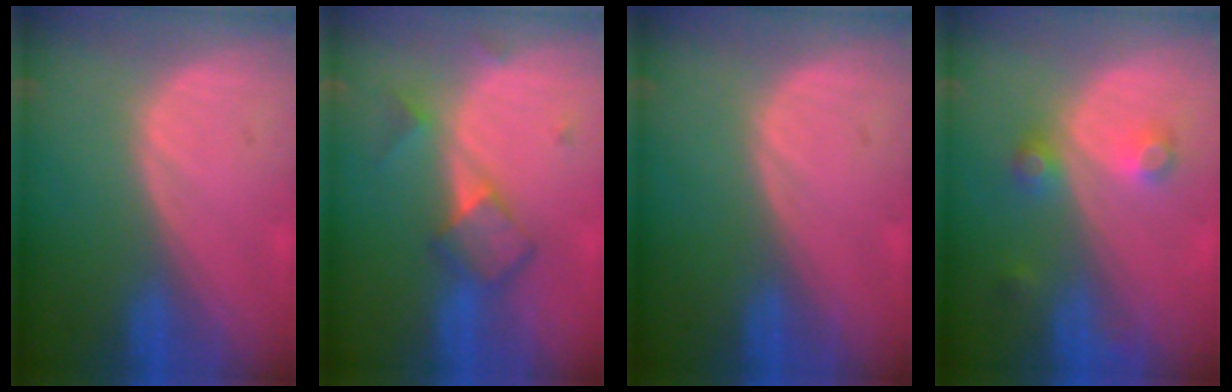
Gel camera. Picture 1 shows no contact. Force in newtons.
{"total": 5.0, "press": 5.0, "slide": 0.3}
{"total": 0.0}
{"total": 3.8, "press": 3.5, "slide": 1.6}